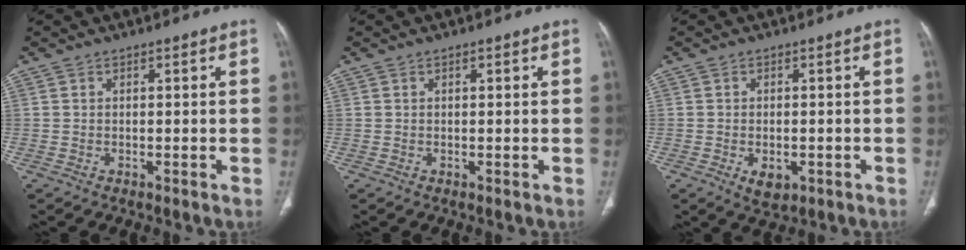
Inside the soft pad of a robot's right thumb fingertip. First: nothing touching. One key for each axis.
{"total": 1.0, "fx": 0.4, "fy": 0.3, "fz": 0.8, "tx": -0.014, "ty": 0.001, "tz": 0.005}
{"total": 3.9, "fx": -1.4, "fy": 2.5, "fz": 2.7, "tx": -0.033, "ty": 0.003, "tz": -0.010}